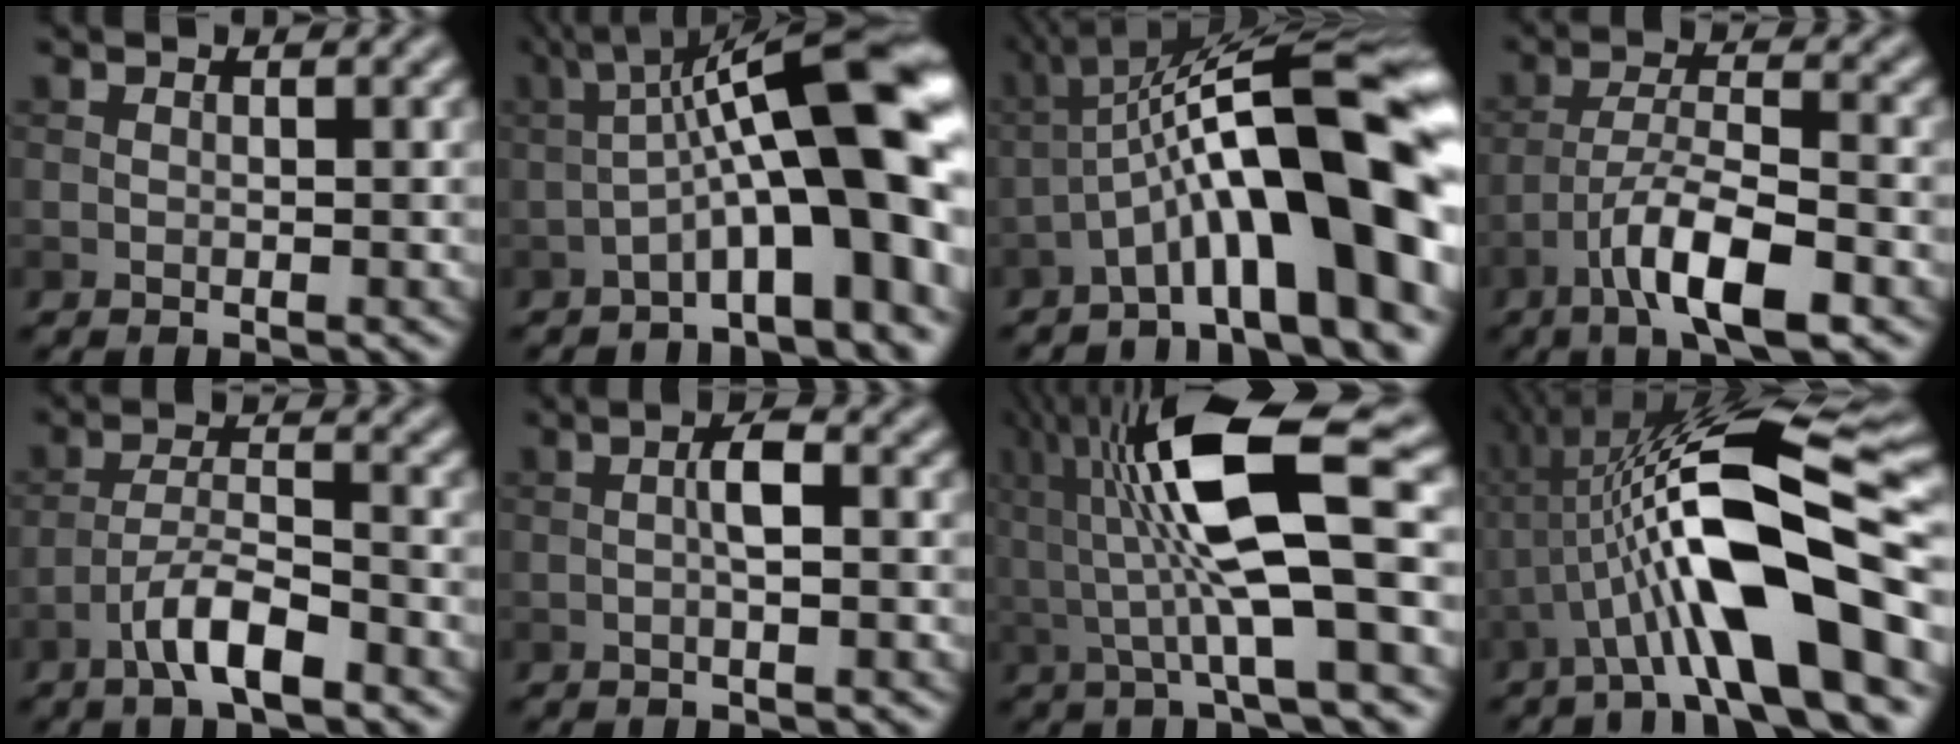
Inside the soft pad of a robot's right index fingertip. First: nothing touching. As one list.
[{"total": 13.6, "force": [-1.8, 2.6, 13.3], "torque": [-0.197, 0.039, -0.022]}, {"total": 15.1, "force": [-3.1, 3.1, 14.4], "torque": [-0.216, 0.035, -0.047]}, {"total": 7.7, "force": [-4.2, 2.2, 6.1], "torque": [-0.106, 0.007, -0.078]}, {"total": 5.2, "force": [-3.1, 1.4, 3.9], "torque": [-0.072, 0.008, -0.061]}, {"total": 2.6, "force": [-0.3, 0.6, 2.5], "torque": [-0.047, 0.006, -0.008]}, {"total": 13.2, "force": [1.9, 3.3, 12.6], "torque": [-0.231, 0.014, 0.030]}, {"total": 12.9, "force": [-1.6, 3.0, 12.4], "torque": [-0.212, 0.025, -0.035]}]